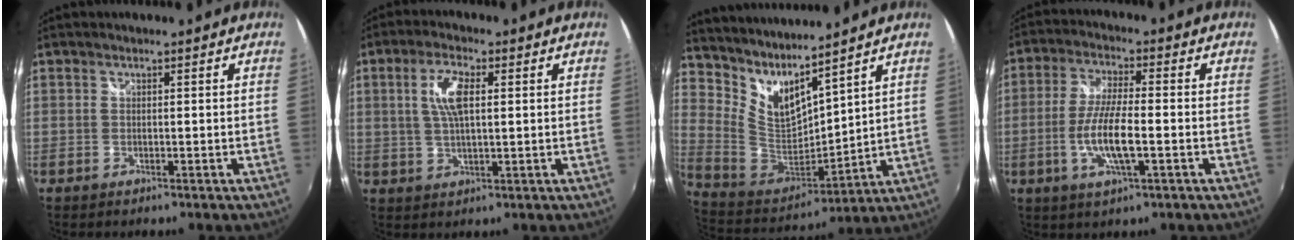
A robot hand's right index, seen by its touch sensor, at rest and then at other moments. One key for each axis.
{"total": 6.7, "fx": 1.5, "fy": 2.6, "fz": 6.0, "tx": -0.115, "ty": 0.007, "tz": 0.030}
{"total": 11.4, "fx": 9.2, "fy": 3.4, "fz": 6.0, "tx": -0.118, "ty": -0.026, "tz": 0.190}
{"total": 9.3, "fx": -2.4, "fy": 1.9, "fz": 8.8, "tx": -0.178, "ty": -0.006, "tz": -0.048}